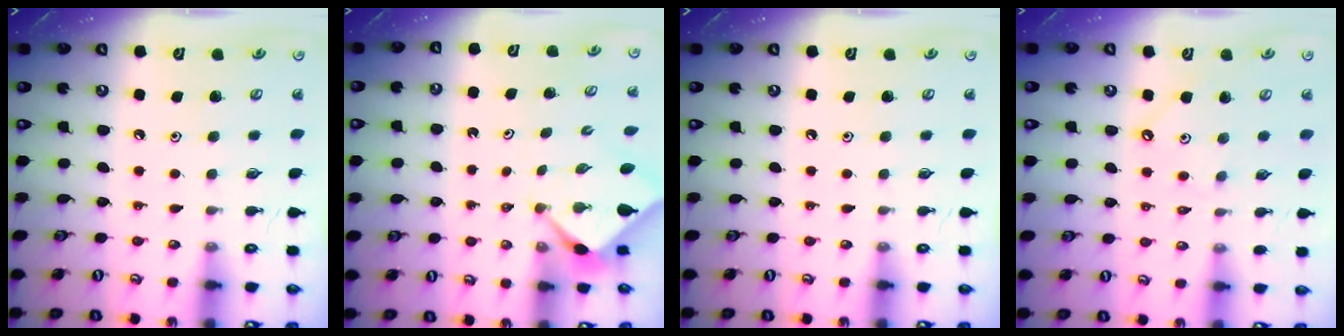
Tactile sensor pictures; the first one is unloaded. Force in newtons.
{"total": 2.3, "press": 2.3, "slide": 0.1}
{"total": 0.0}
{"total": 1.9, "press": 1.9, "slide": 0.2}